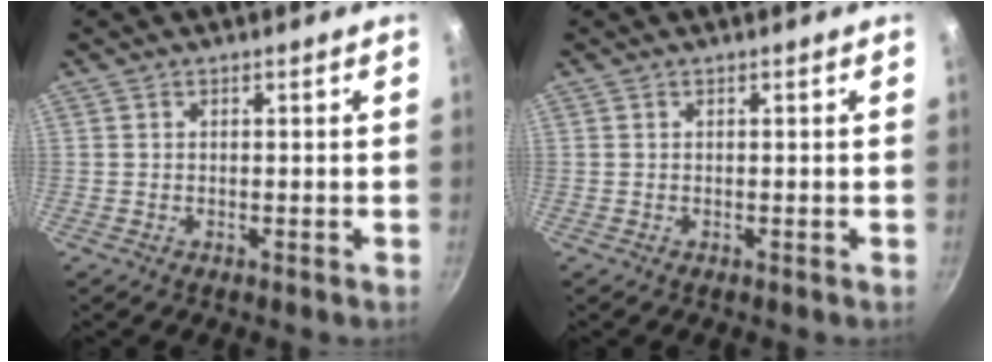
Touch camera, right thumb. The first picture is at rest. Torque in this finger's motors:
{"motor_torque": [-0.01, -0.01, 0.00, 0.00, 0.00]}